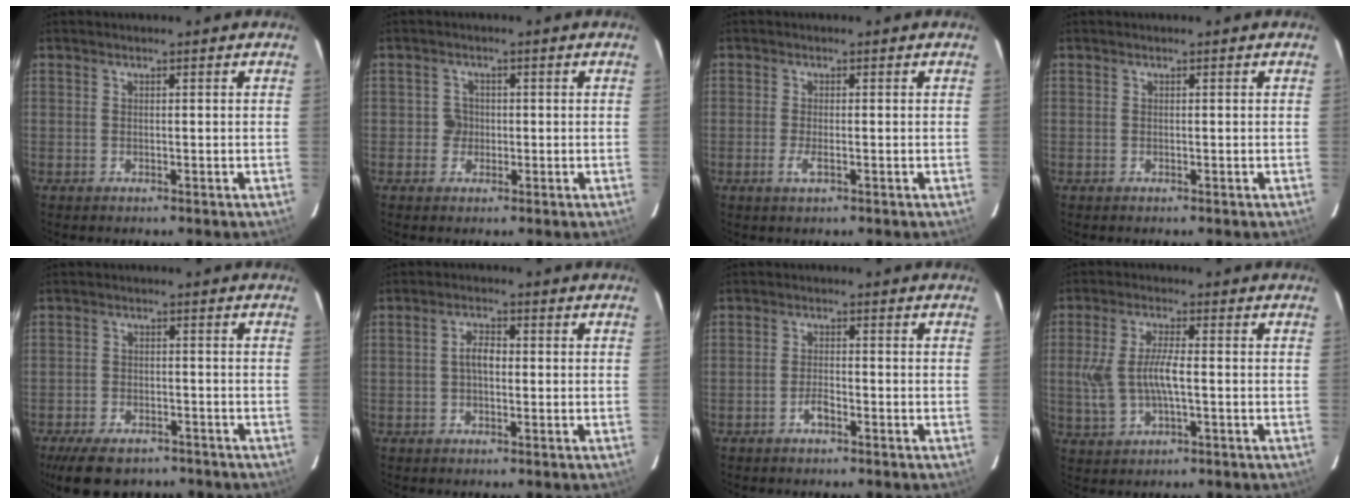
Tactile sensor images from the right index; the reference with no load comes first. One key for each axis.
{"total": 2.2, "fx": -0.4, "fy": 2.1, "fz": 0.0, "tx": 0.000, "ty": 0.007, "tz": -0.006}
{"total": 2.2, "fx": -0.9, "fy": 0.4, "fz": 2.0, "tx": -0.041, "ty": -0.004, "tz": -0.016}
{"total": 0.0}
{"total": 11.0, "fx": -8.3, "fy": 5.1, "fz": 5.1, "tx": -0.122, "ty": -0.009, "tz": -0.129}
{"total": 3.3, "fx": -0.1, "fy": 1.8, "fz": 2.7, "tx": -0.053, "ty": 0.010, "tz": -0.001}
{"total": 2.3, "fx": -1.5, "fy": 0.8, "fz": 1.5, "tx": -0.034, "ty": 0.004, "tz": -0.030}
{"total": 8.2, "fx": -0.8, "fy": 3.0, "fz": 7.6, "tx": -0.158, "ty": 0.000, "tz": -0.010}